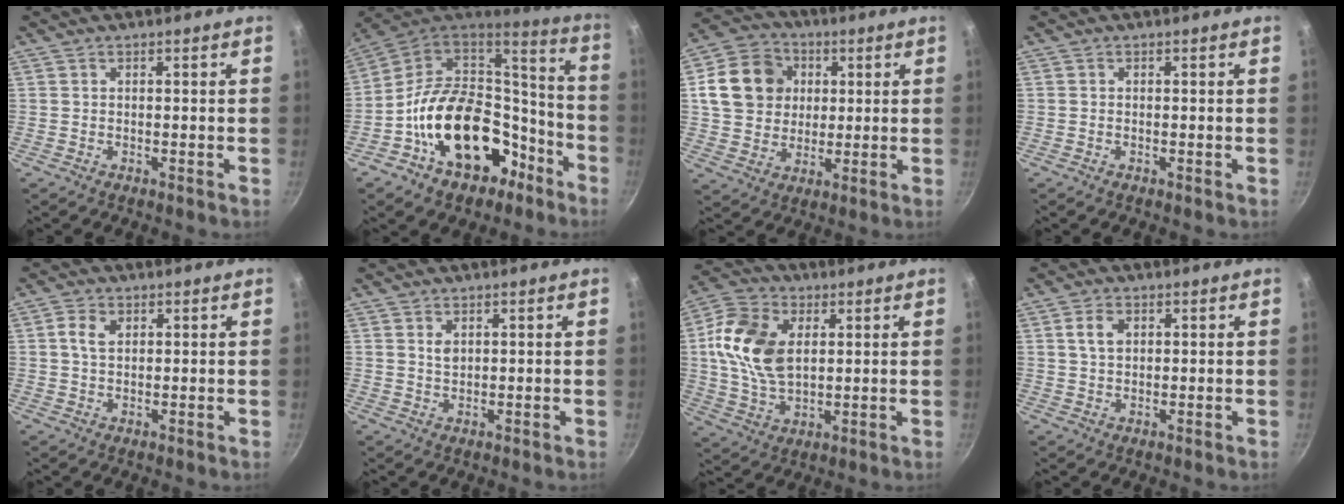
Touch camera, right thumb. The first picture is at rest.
{"total": 25.4, "force": [-9.3, 17.1, 16.3], "torque": [-0.240, 0.084, -0.138]}
{"total": 14.1, "force": [2.9, 12.1, 6.6], "torque": [-0.095, 0.012, 0.045]}
{"total": 0.0}
{"total": 3.5, "force": [1.1, 2.4, 2.3], "torque": [-0.038, 0.003, 0.017]}
{"total": 1.8, "force": [0.7, 1.2, 1.2], "torque": [-0.018, -0.004, 0.014]}
{"total": 14.6, "force": [2.6, 9.5, 10.7], "torque": [-0.188, -0.003, 0.044]}
{"total": 3.6, "force": [1.1, 2.5, 2.3], "torque": [-0.034, 0.003, 0.019]}